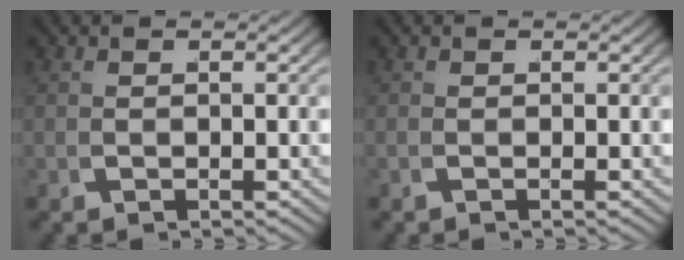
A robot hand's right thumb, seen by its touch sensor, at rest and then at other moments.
{"total": 0.0}